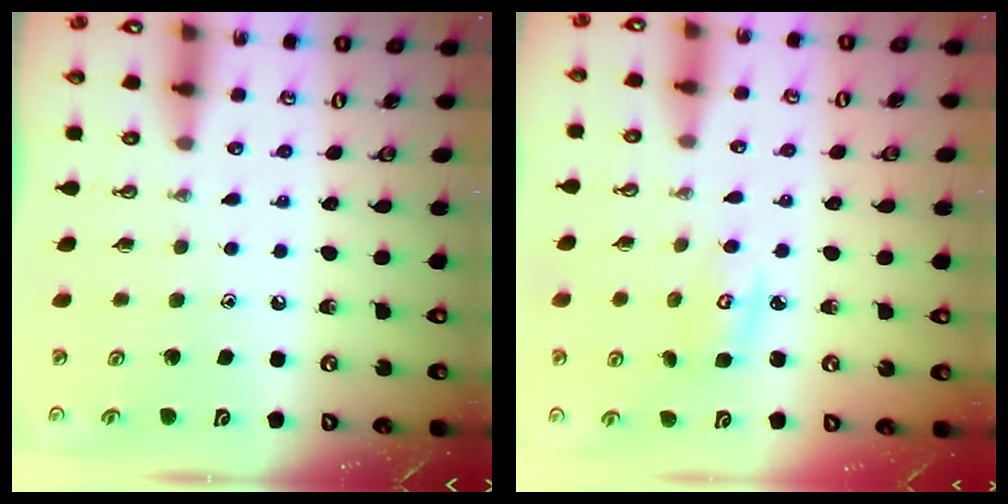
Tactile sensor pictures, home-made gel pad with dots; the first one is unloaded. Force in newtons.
{"total": 5.0, "press": 5.0, "slide": 0.6}